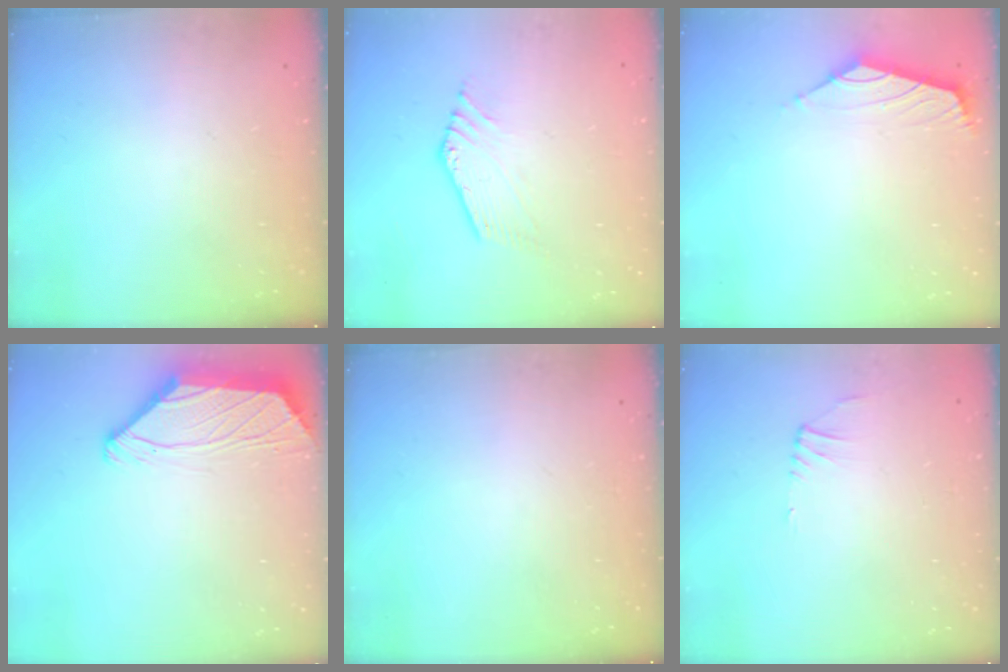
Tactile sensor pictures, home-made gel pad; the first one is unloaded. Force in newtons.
{"total": 2.7, "press": 2.6, "slide": 0.5}
{"total": 1.6, "press": 1.4, "slide": 0.7}
{"total": 1.6, "press": 1.5, "slide": 0.6}
{"total": 0.0}
{"total": 0.5, "press": 0.4, "slide": 0.4}